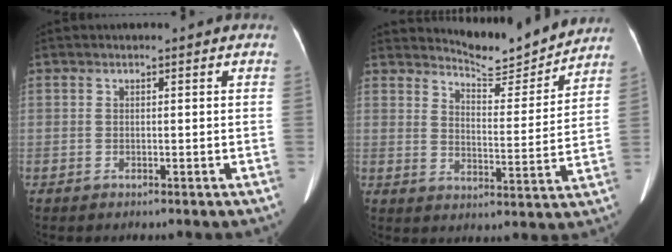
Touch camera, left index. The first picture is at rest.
{"total": 10.3, "force": [10.2, 0.7, 1.3], "torque": [-0.027, -0.016, 0.144]}